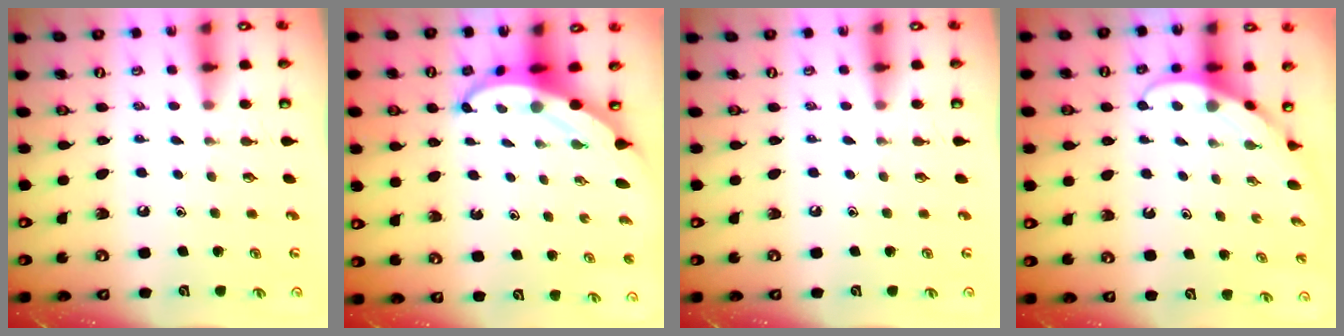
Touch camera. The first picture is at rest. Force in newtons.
{"total": 5.8, "press": 5.7, "slide": 0.7}
{"total": 0.0}
{"total": 3.9, "press": 3.9, "slide": 0.3}